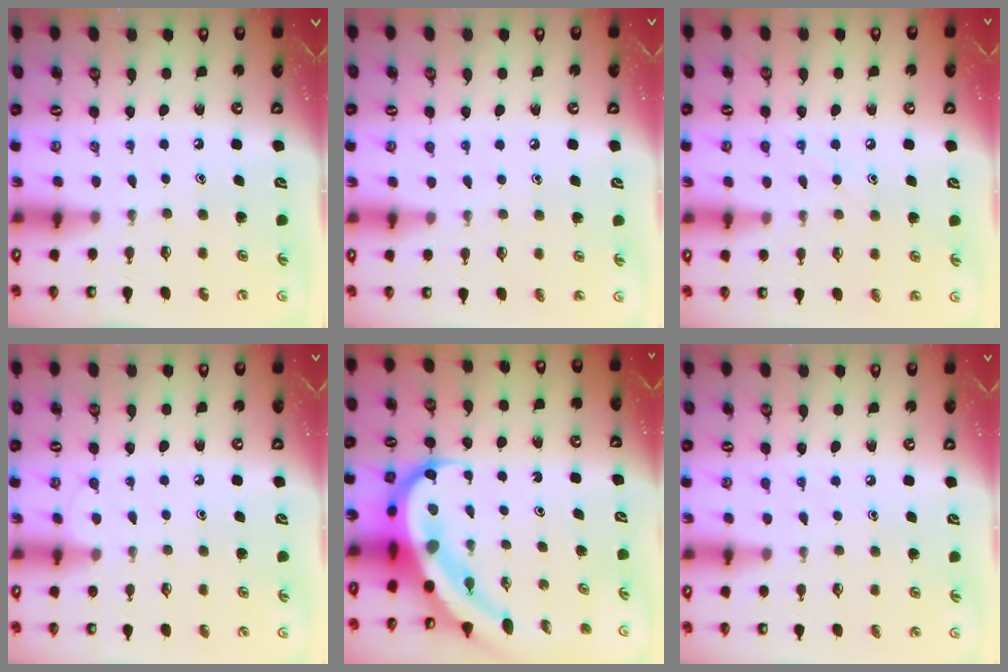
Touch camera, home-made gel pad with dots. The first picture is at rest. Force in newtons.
{"total": 3.8, "press": 3.7, "slide": 0.4}
{"total": 6.4, "press": 6.4, "slide": 0.4}
{"total": 4.6, "press": 4.5, "slide": 0.5}
{"total": 11.5, "press": 11.3, "slide": 2.2}
{"total": 3.5, "press": 3.5, "slide": 0.4}